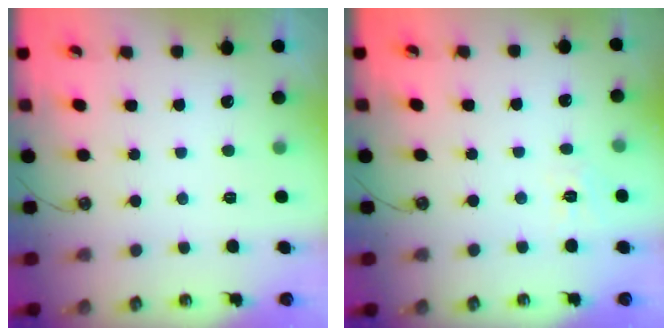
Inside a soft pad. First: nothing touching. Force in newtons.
{"total": 4.1, "press": 4.1, "slide": 0.1}